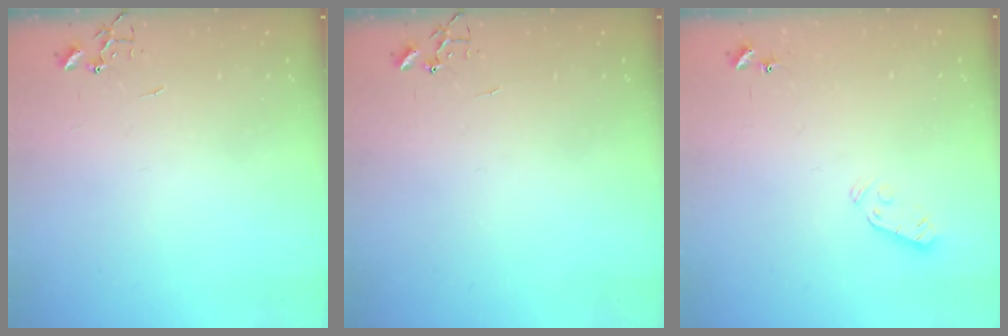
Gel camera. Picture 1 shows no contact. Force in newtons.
{"total": 0.0}
{"total": 3.0, "press": 2.9, "slide": 0.9}